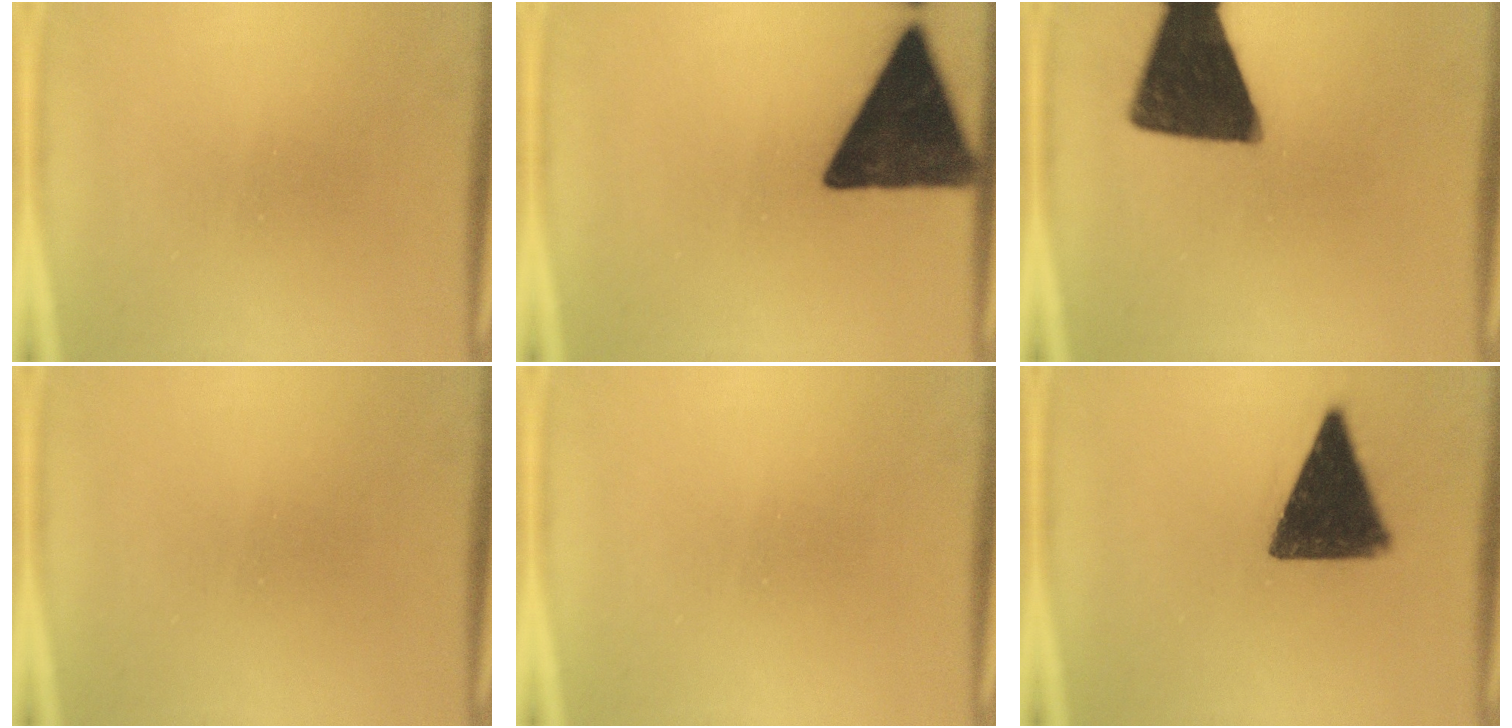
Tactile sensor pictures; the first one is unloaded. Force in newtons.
{"total": 14.9}
{"total": 17.1}
{"total": 0.0}
{"total": 0.0}
{"total": 13.0}